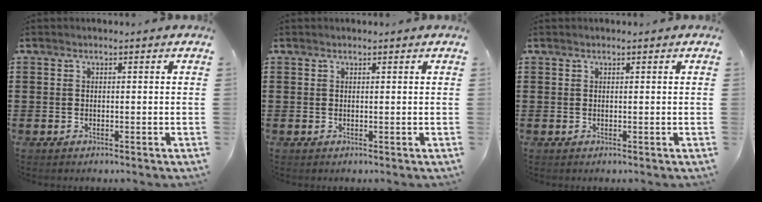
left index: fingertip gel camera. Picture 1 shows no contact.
{"total": 0.0}
{"total": 0.0}